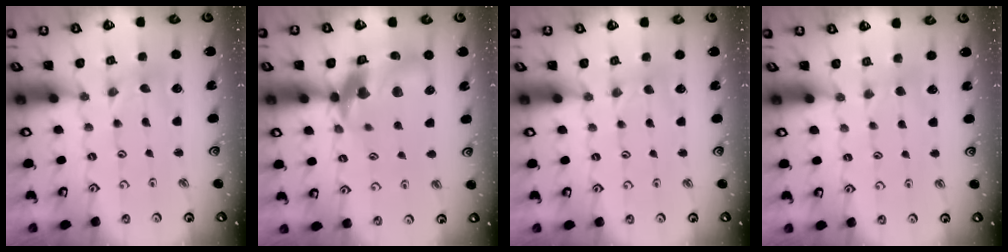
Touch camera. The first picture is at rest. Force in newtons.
{"total": 16.4, "press": 16.3, "slide": 2.4}
{"total": 0.5, "press": 0.5, "slide": 0.1}
{"total": 1.9, "press": 1.9, "slide": 0.3}